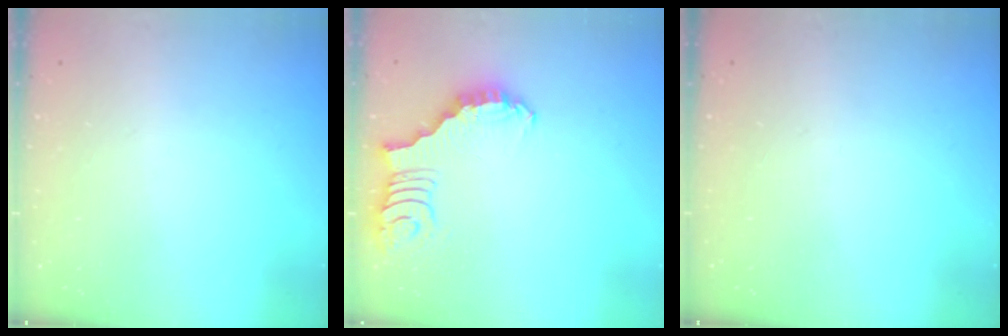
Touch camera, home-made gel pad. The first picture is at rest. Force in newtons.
{"total": 2.7, "press": 2.7, "slide": 0.5}
{"total": 1.5, "press": 1.5, "slide": 0.1}